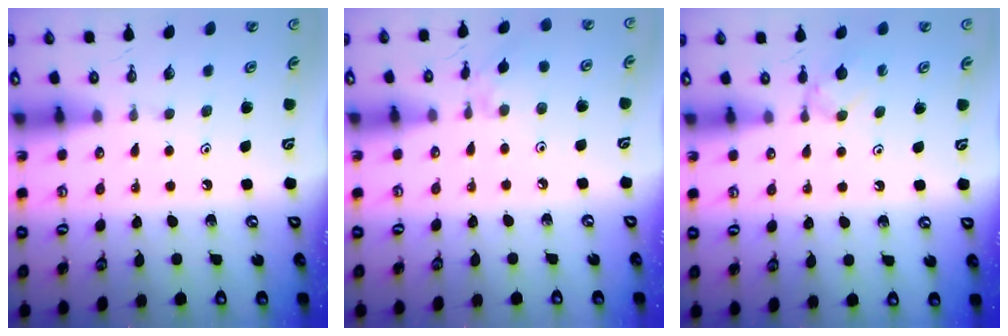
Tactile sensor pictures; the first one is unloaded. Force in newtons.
{"total": 2.0, "press": 2.0, "slide": 0.4}
{"total": 3.4, "press": 3.3, "slide": 0.7}